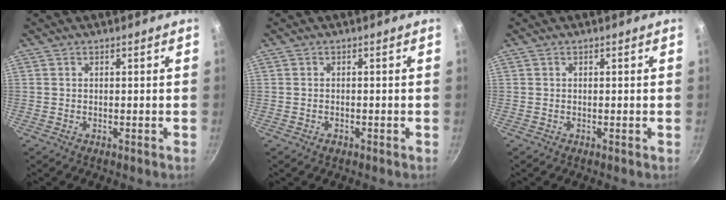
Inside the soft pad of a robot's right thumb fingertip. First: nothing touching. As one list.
[{"total": 1.1, "force": [-0.7, 0.6, 0.5], "torque": [-0.012, 0.003, -0.010]}, {"total": 0.0}]